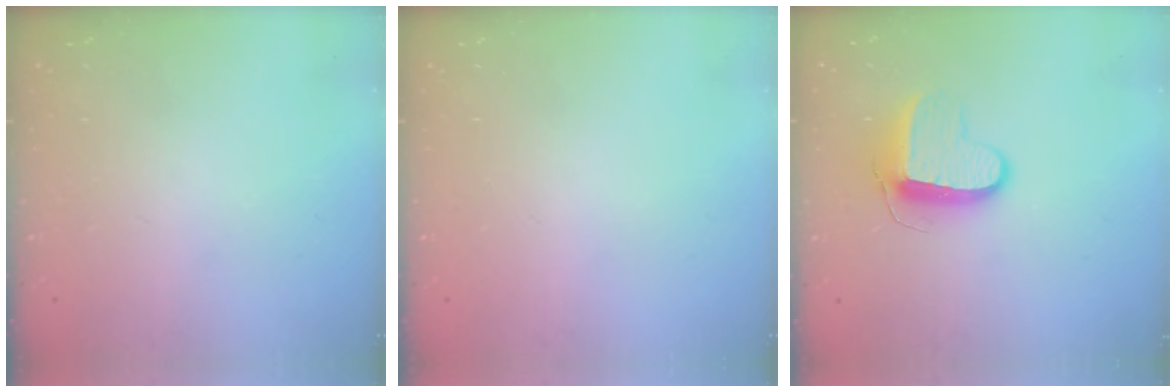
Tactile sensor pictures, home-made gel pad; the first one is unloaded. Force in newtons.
{"total": 0.0}
{"total": 10.3, "press": 10.3, "slide": 0.4}